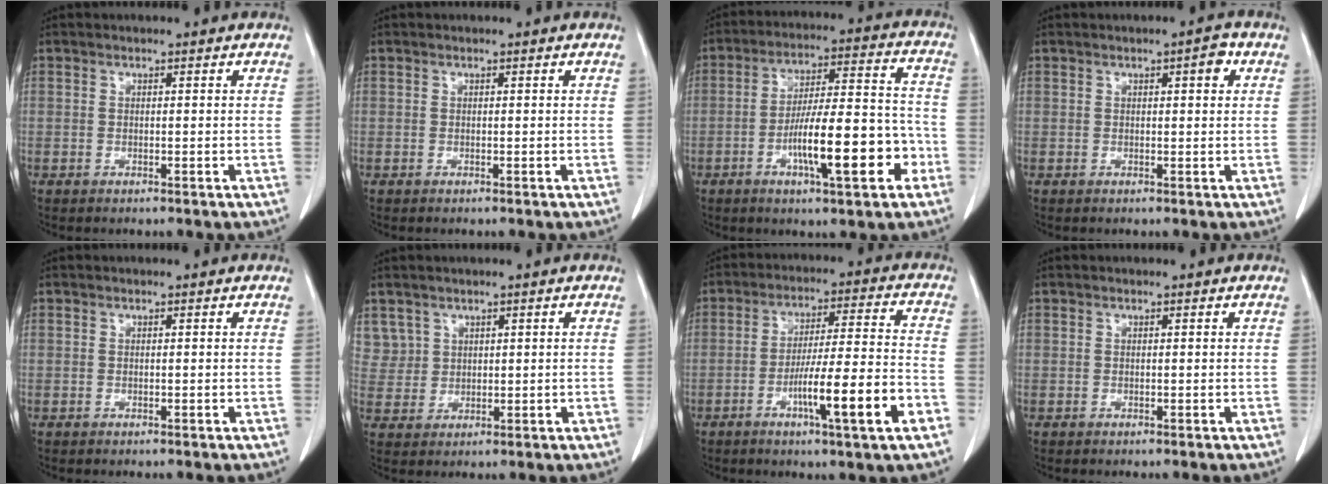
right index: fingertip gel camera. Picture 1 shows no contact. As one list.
[{"total": 0.0}, {"total": 14.5, "force": [-5.2, 2.6, 13.2], "torque": [-0.215, 0.016, -0.082]}, {"total": 2.3, "force": [0.9, 0.6, 2.0], "torque": [-0.025, 0.003, 0.009]}, {"total": 0.0}, {"total": 4.1, "force": [2.3, 3.5, -0.2], "torque": [0.011, 0.007, 0.051]}, {"total": 13.2, "force": [-5.4, -0.1, 12.0], "torque": [-0.198, -0.003, -0.085]}, {"total": 0.0}]